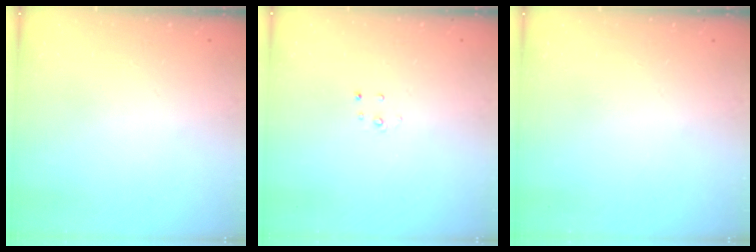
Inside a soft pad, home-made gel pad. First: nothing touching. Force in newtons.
{"total": 2.7, "press": 2.7, "slide": 0.3}
{"total": 0.0}